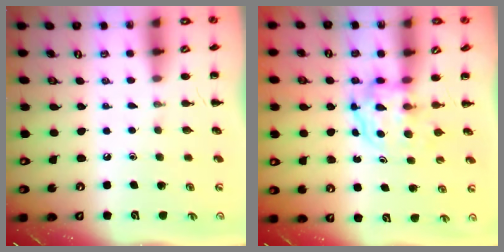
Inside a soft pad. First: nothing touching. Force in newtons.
{"total": 3.8, "press": 3.8, "slide": 0.2}